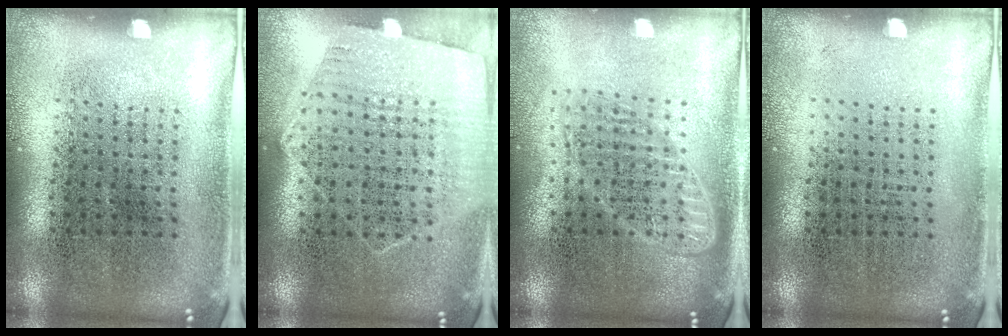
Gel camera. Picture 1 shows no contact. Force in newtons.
{"total": 1.1, "press": 1.0, "slide": 0.4}
{"total": 1.7, "press": 1.4, "slide": 0.9}
{"total": 0.0}